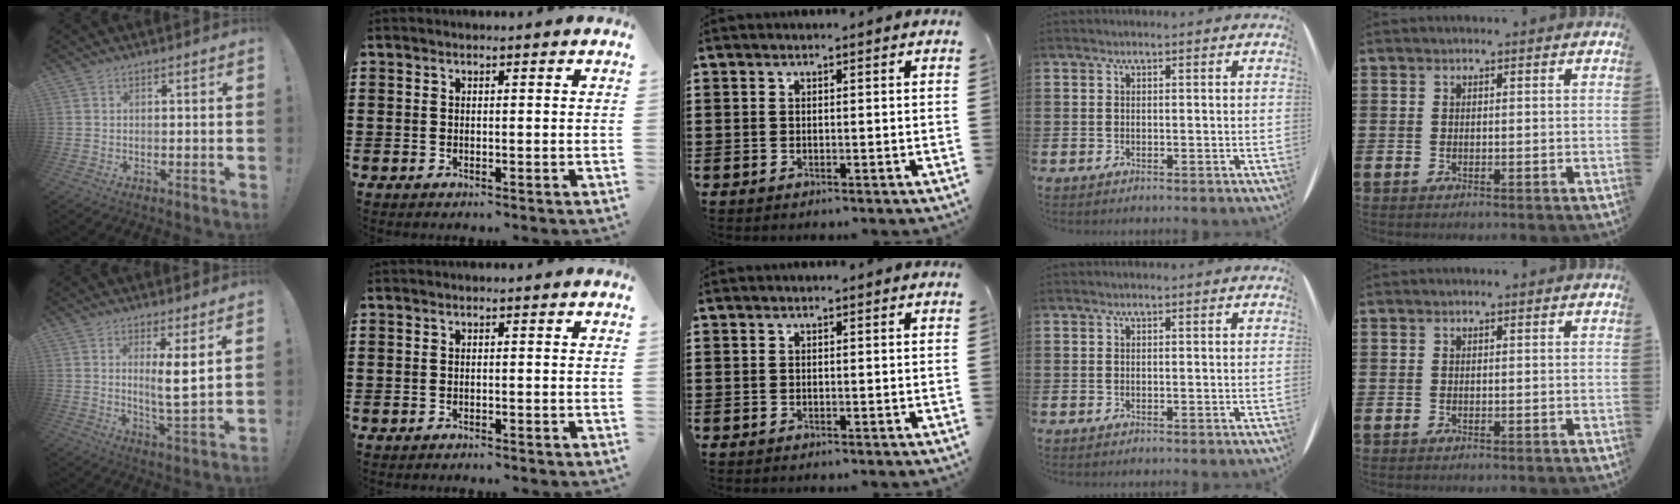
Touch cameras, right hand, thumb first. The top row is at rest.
{"thumb": {"total": 7.2, "force": [2.5, 0.3, 6.8], "torque": [-0.109, -0.023, 0.037]}, "index": {"total": 0.6, "force": [-0.6, 0.0, 0.1], "torque": [-0.004, -0.001, -0.011]}}